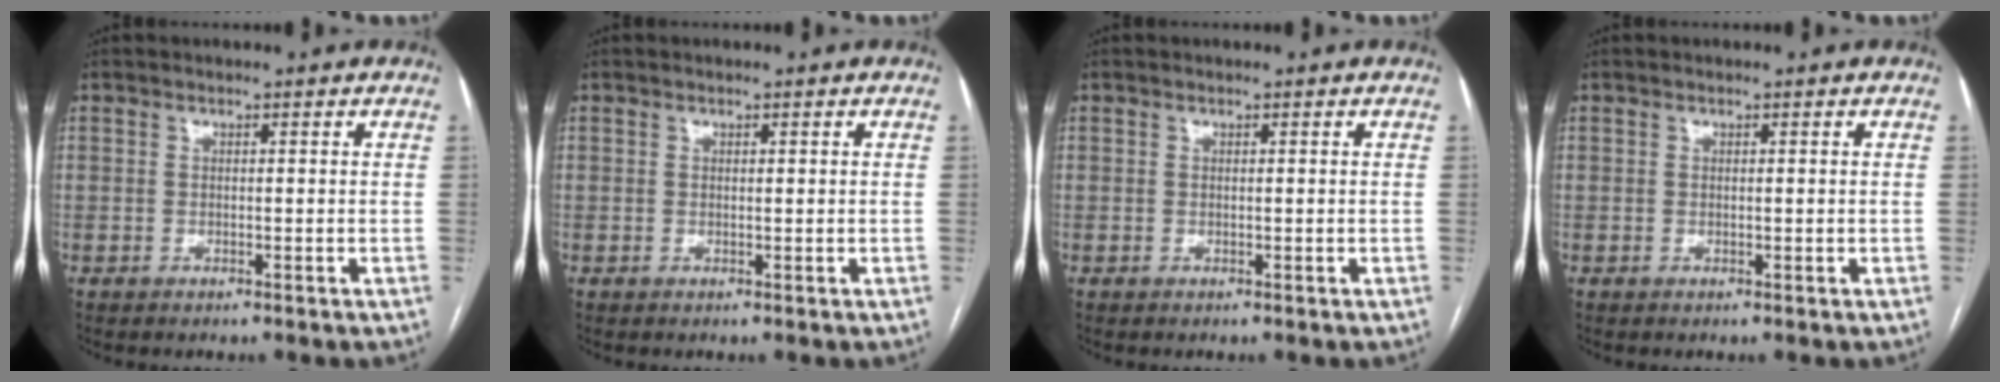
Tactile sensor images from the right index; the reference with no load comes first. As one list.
[{"total": 0.0}, {"total": 0.0}, {"total": 0.0}]